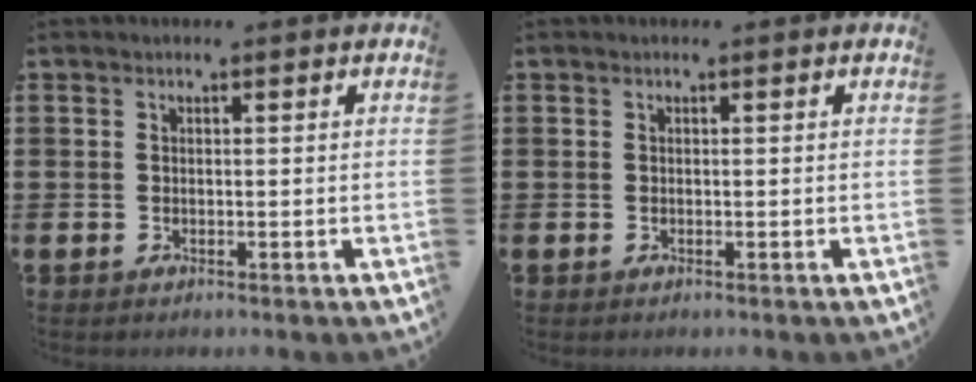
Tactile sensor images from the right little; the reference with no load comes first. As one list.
[{"total": 0.0}]